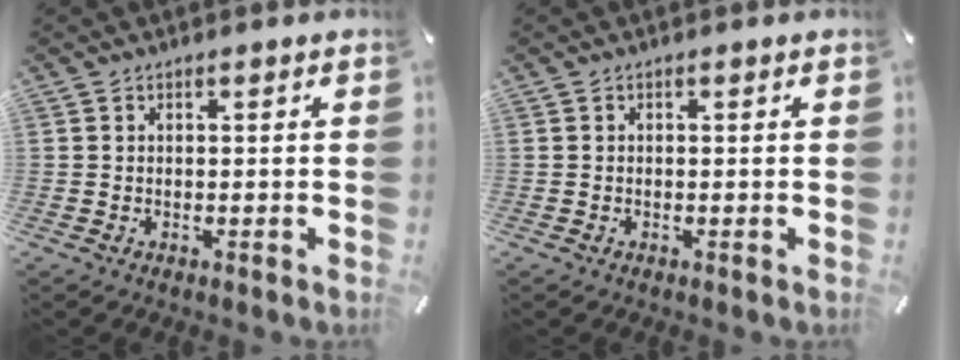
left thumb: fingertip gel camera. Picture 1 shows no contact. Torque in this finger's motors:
{"motor_torque": [0.00, 0.00, -0.01, 0.01, 0.00]}